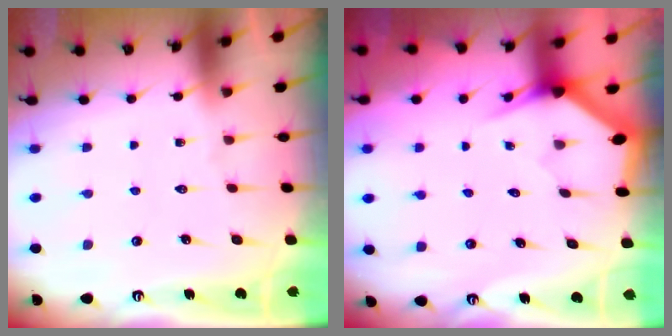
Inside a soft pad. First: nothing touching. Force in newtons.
{"total": 2.9, "press": 2.9, "slide": 0.0}